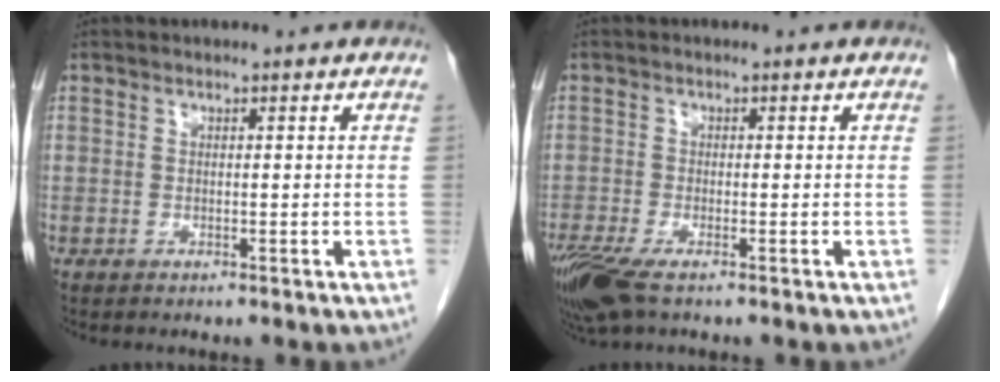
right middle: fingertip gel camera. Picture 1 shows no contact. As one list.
[{"total": 6.3, "force": [-4.1, 1.6, 4.4], "torque": [-0.089, -0.018, -0.079]}]